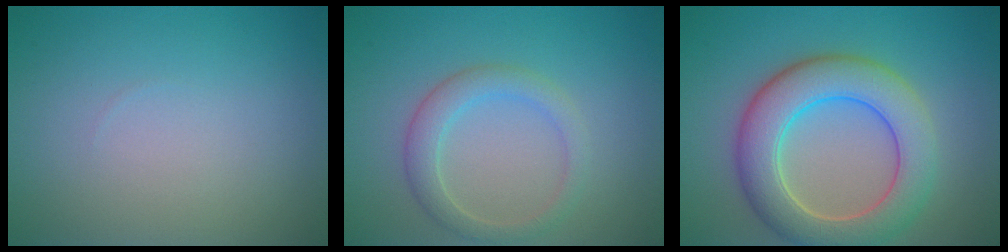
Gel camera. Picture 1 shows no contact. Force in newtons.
{"total": 2.7, "press": 2.7, "slide": 0.2}
{"total": 7.6, "press": 7.6, "slide": 0.9}